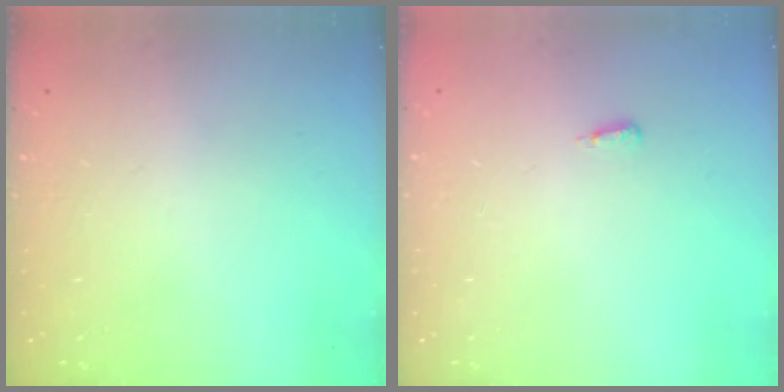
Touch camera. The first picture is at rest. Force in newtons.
{"total": 3.6, "press": 2.7, "slide": 2.4}